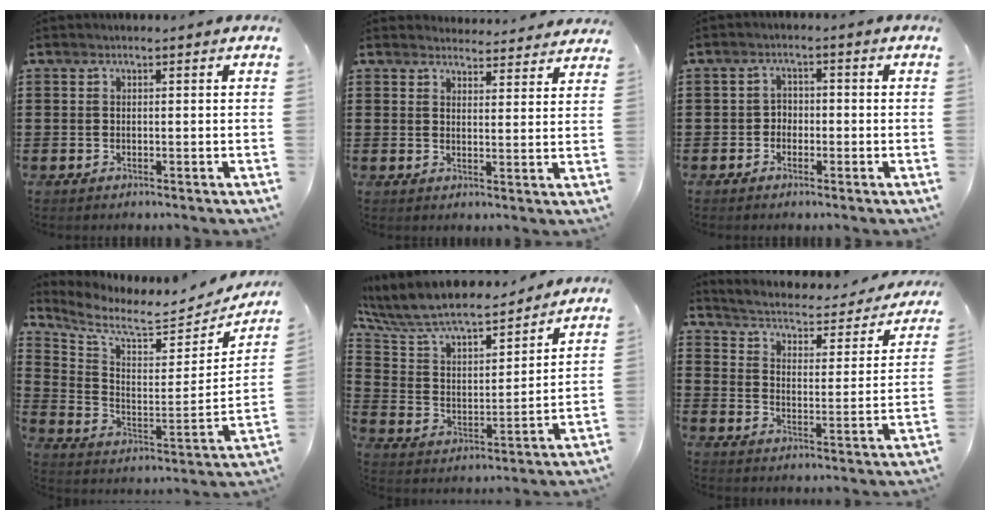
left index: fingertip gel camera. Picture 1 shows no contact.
{"total": 3.8, "force": [3.8, 0.4, 0.3], "torque": [-0.009, -0.021, 0.068]}
{"total": 1.9, "force": [-1.2, 1.4, 0.6], "torque": [-0.016, 0.006, -0.028]}
{"total": 6.8, "force": [6.0, 1.1, 3.1], "torque": [-0.090, -0.051, 0.098]}
{"total": 8.2, "force": [7.2, 1.7, 3.4], "torque": [-0.100, -0.052, 0.121]}
{"total": 2.3, "force": [1.9, 0.5, 1.1], "torque": [-0.038, -0.027, 0.021]}